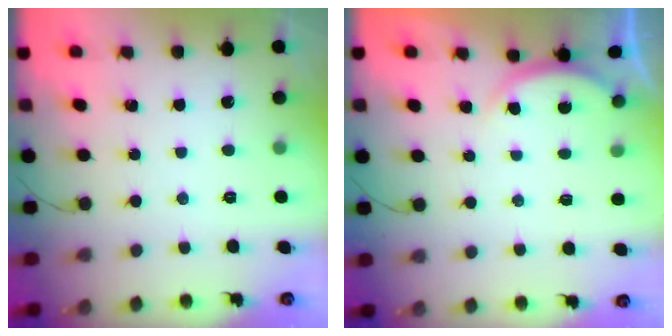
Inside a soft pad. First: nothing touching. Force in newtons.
{"total": 2.8, "press": 2.8, "slide": 0.6}